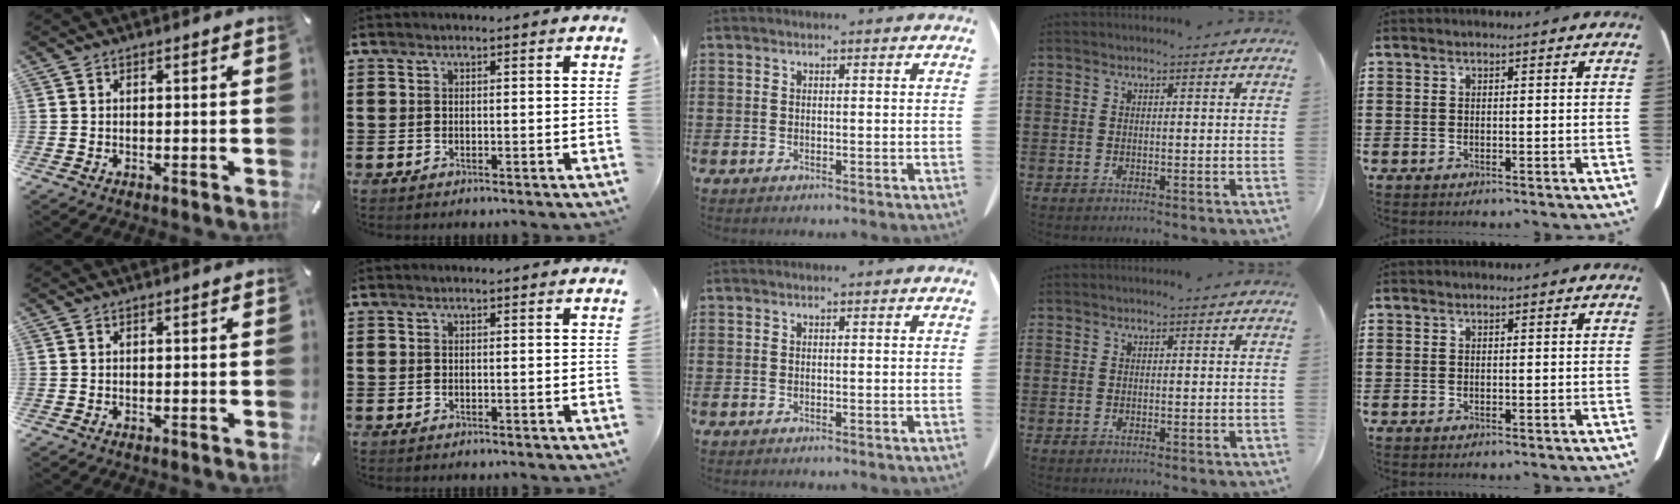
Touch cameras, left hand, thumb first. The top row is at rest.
{}